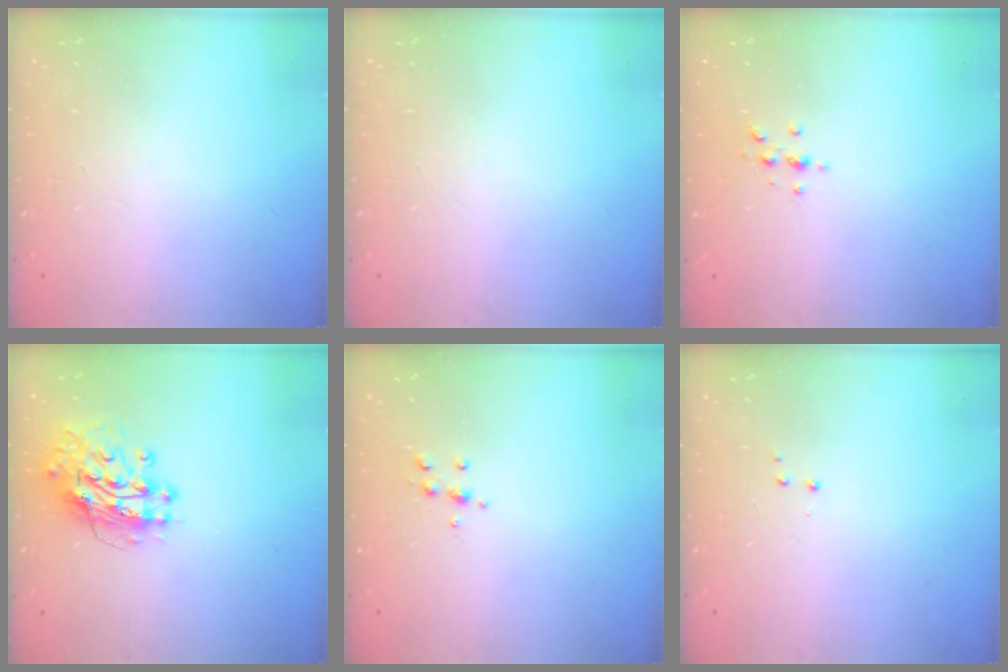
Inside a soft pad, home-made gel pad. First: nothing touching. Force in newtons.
{"total": 0.0}
{"total": 2.3, "press": 2.3, "slide": 0.2}
{"total": 12.8, "press": 12.7, "slide": 1.1}
{"total": 5.8, "press": 5.7, "slide": 0.8}
{"total": 2.8, "press": 2.7, "slide": 0.5}